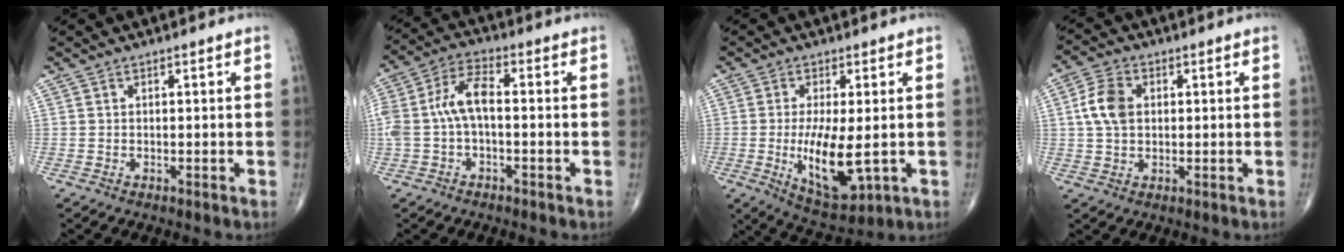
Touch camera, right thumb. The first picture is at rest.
{"total": 9.0, "force": [-0.5, 4.4, 7.8], "torque": [-0.175, 0.034, -0.014]}
{"total": 11.5, "force": [-1.4, 4.2, 10.6], "torque": [-0.184, -0.025, -0.011]}
{"total": 6.9, "force": [1.0, 4.7, 4.9], "torque": [-0.095, 0.008, 0.017]}